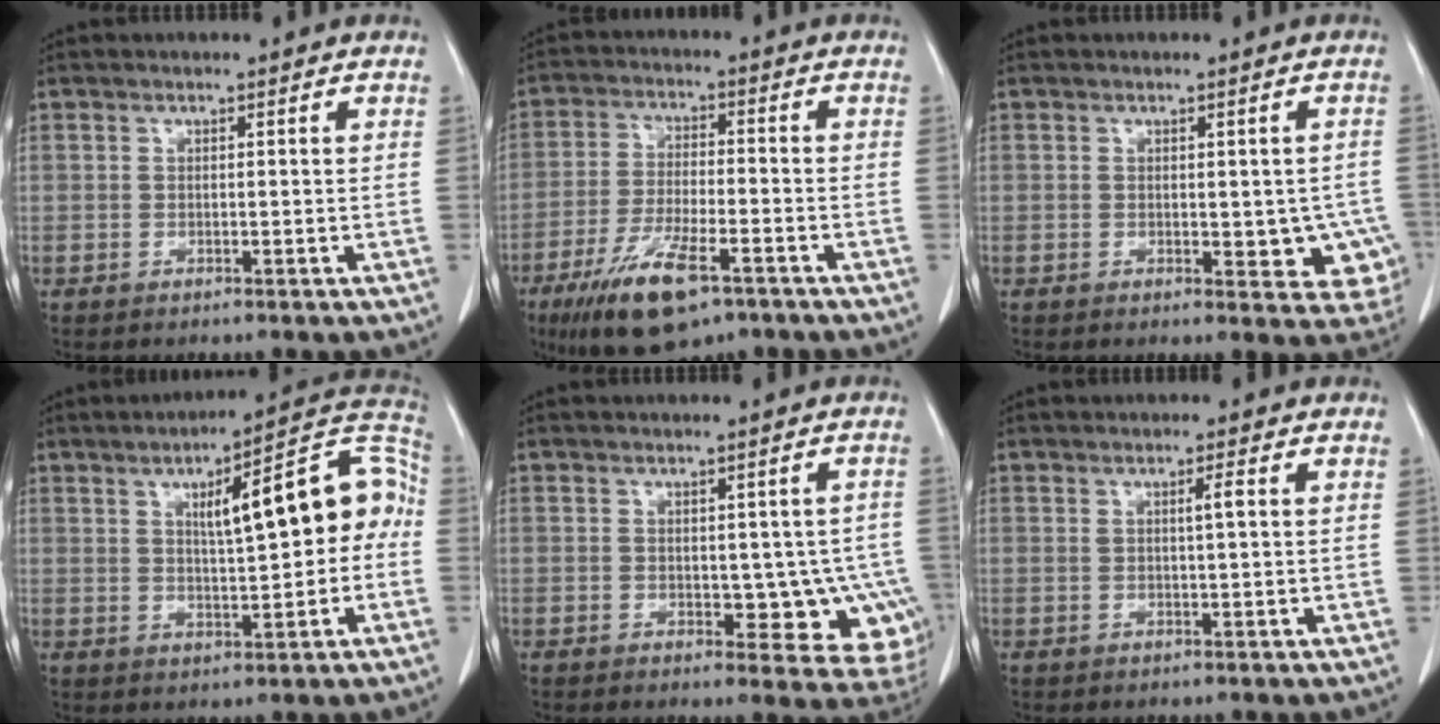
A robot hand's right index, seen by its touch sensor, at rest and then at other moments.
{"total": 12.6, "force": [-7.5, 3.4, 9.5], "torque": [-0.183, -0.020, -0.124]}
{"total": 7.1, "force": [-1.2, 3.5, 6.1], "torque": [-0.043, 0.000, -0.008]}
{"total": 14.3, "force": [1.6, 3.5, 13.8], "torque": [-0.181, 0.046, 0.023]}
{"total": 9.0, "force": [-1.9, 5.0, 7.2], "torque": [-0.053, 0.011, -0.015]}
{"total": 1.6, "force": [0.4, -0.1, 1.6], "torque": [-0.027, 0.001, 0.007]}